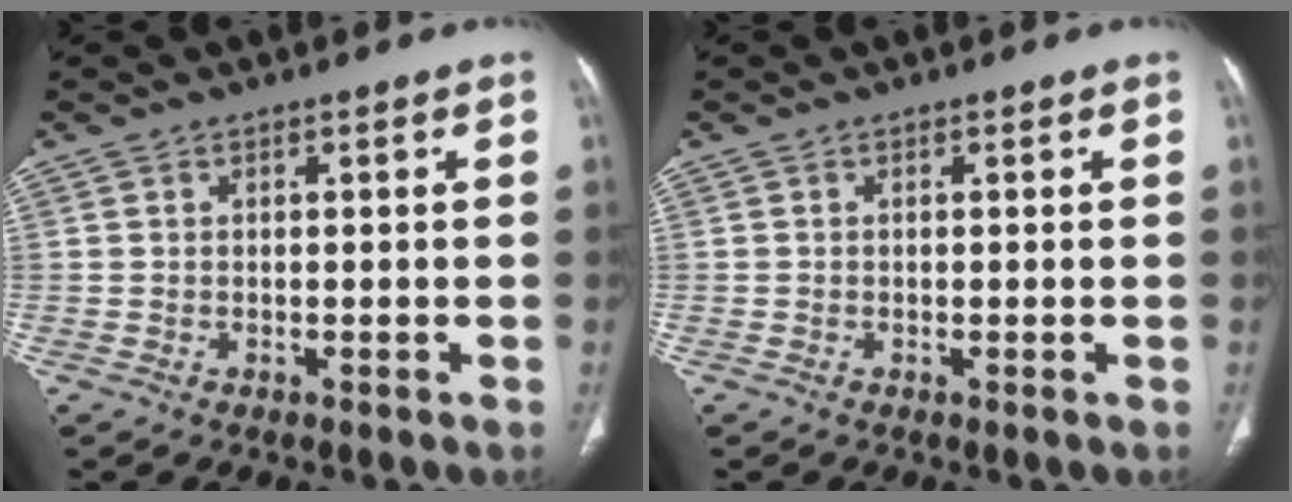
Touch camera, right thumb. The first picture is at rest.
{"total": 0.0}